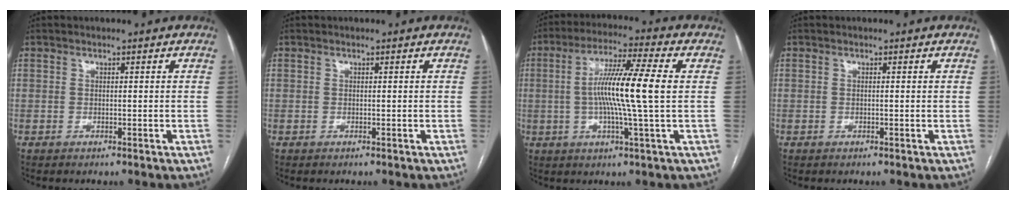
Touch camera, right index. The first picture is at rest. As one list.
[{"total": 0.0}, {"total": 12.0, "force": [0.4, -0.7, 12.0], "torque": [-0.221, 0.005, 0.001]}, {"total": 0.0}]